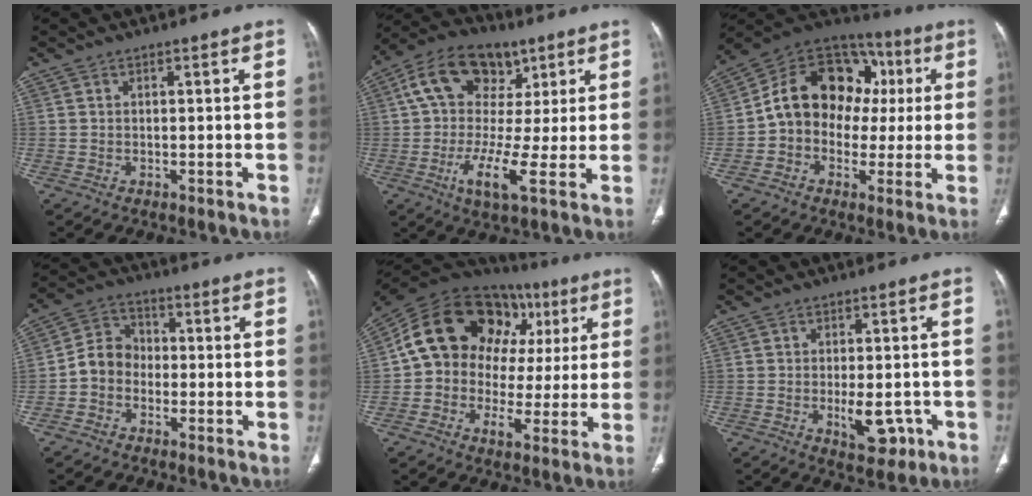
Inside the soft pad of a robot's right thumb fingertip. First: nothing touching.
{"total": 16.1, "force": [3.2, 9.3, 12.7], "torque": [-0.201, 0.006, 0.043]}
{"total": 18.1, "force": [1.2, 14.3, 11.0], "torque": [-0.132, 0.055, 0.011]}
{"total": 6.5, "force": [-1.7, 5.5, 3.0], "torque": [-0.036, 0.028, -0.047]}
{"total": 23.1, "force": [6.2, 17.0, 14.3], "torque": [-0.190, 0.047, 0.098]}
{"total": 6.5, "force": [-2.1, 3.3, 5.1], "torque": [-0.058, 0.003, -0.021]}